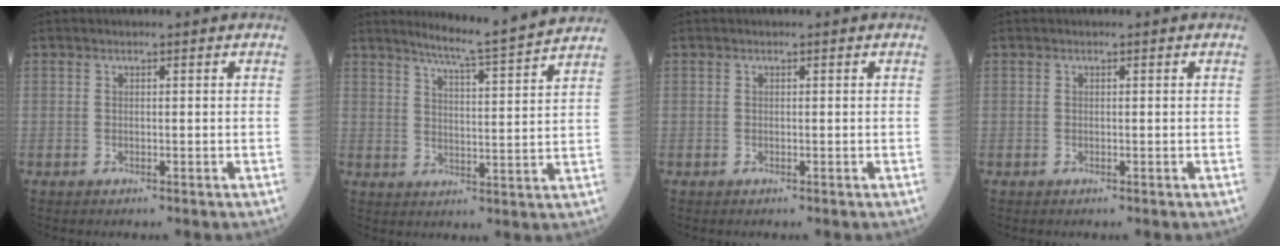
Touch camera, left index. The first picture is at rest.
{"total": 10.5, "force": [9.8, -1.5, 3.6], "torque": [-0.069, -0.014, 0.137]}
{"total": 0.0}
{"total": 0.0}